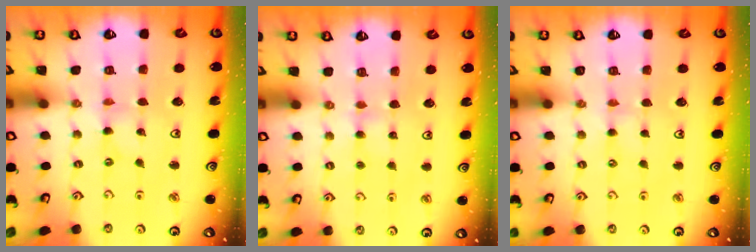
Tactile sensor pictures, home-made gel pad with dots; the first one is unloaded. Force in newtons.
{"total": 2.9, "press": 2.9, "slide": 0.4}
{"total": 2.1, "press": 2.1, "slide": 0.3}